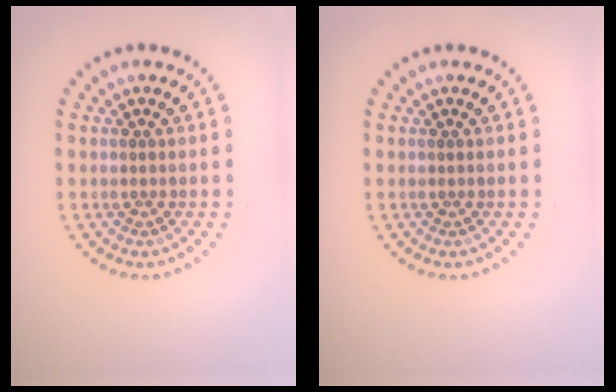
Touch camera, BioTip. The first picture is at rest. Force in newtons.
{"total": 0.0}